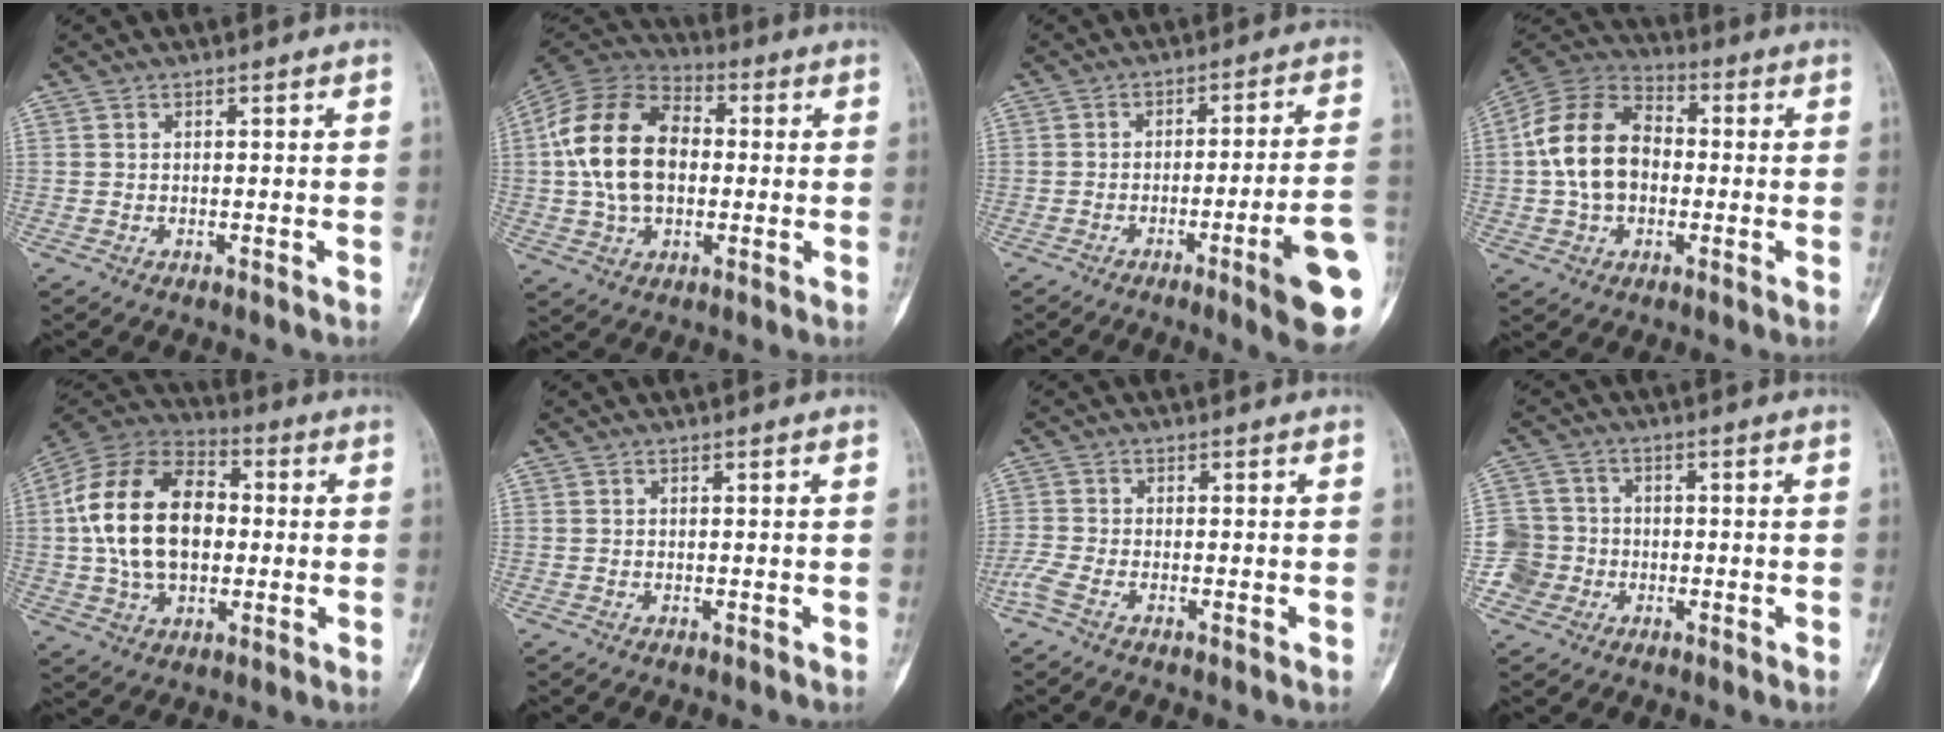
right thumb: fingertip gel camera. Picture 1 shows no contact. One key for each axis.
{"total": 18.1, "fx": 0.7, "fy": 12.0, "fz": 13.6, "tx": -0.243, "ty": 0.025, "tz": 0.007}
{"total": 14.0, "fx": -5.2, "fy": 0.9, "fz": 13.0, "tx": -0.146, "ty": 0.018, "tz": -0.070}
{"total": 15.3, "fx": -0.3, "fy": 10.8, "fz": 10.9, "tx": -0.188, "ty": 0.033, "tz": -0.015}
{"total": 21.0, "fx": 0.9, "fy": 13.7, "fz": 15.9, "tx": -0.283, "ty": 0.021, "tz": 0.013}
{"total": 0.0}
{"total": 2.4, "fx": -1.7, "fy": 0.6, "fz": 1.6, "tx": -0.056, "ty": -0.001, "tz": -0.045}
{"total": 6.0, "fx": -1.7, "fy": 5.8, "fz": 0.5, "tx": 0.017, "ty": 0.018, "tz": -0.036}